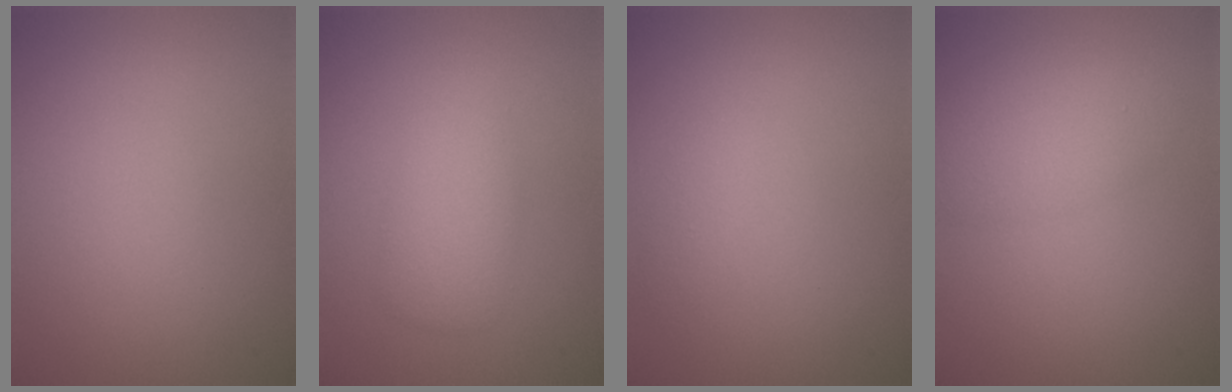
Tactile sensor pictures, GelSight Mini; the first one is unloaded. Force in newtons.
{"total": 2.6, "press": 2.6, "slide": 0.1}
{"total": 1.0, "press": 1.0, "slide": 0.0}
{"total": 2.9, "press": 2.9, "slide": 0.1}